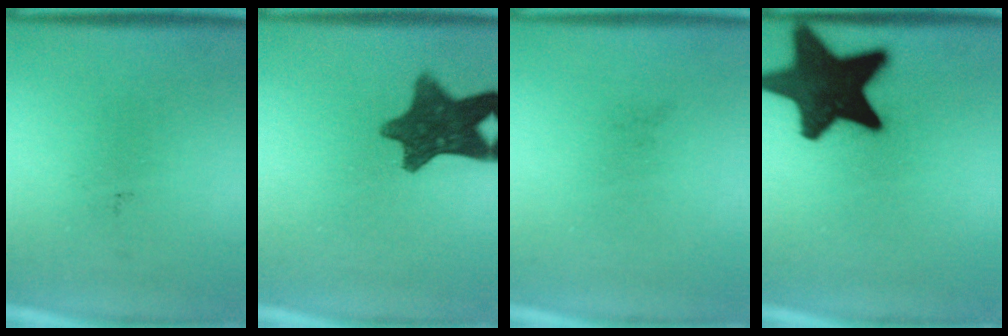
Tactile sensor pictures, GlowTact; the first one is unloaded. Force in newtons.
{"total": 11.0}
{"total": 0.0}
{"total": 18.7}